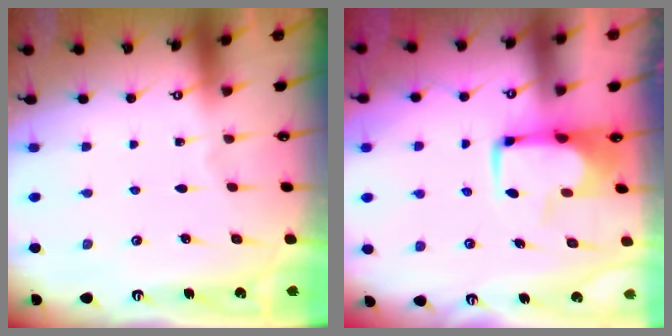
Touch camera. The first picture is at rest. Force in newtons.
{"total": 0.8, "press": 0.5, "slide": 0.6}